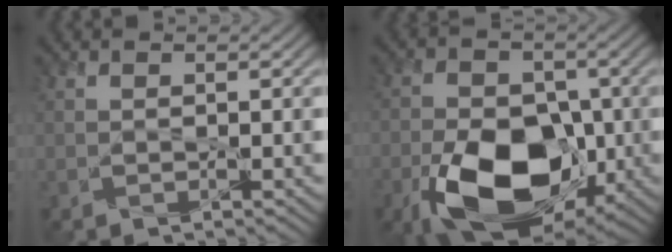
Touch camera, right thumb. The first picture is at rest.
{"total": 15.6, "force": [-6.2, 9.1, 11.1], "torque": [-0.195, -0.032, -0.116]}